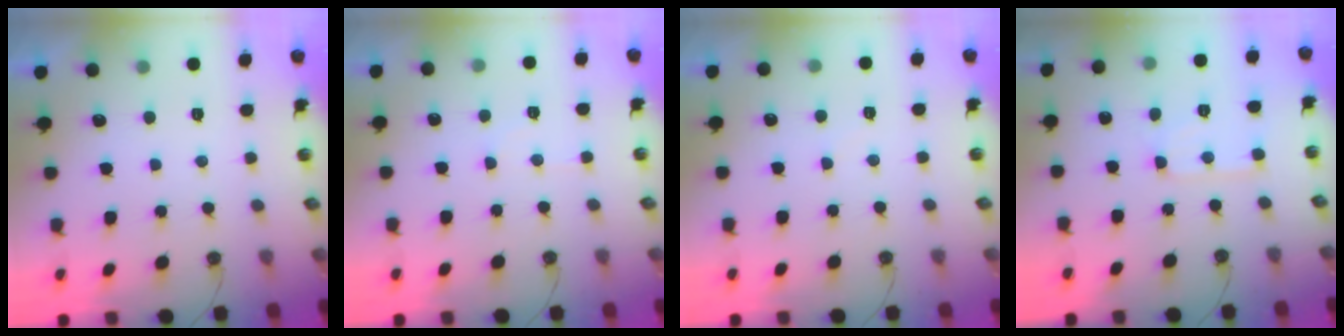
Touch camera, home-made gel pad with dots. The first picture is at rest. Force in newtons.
{"total": 5.3, "press": 5.3, "slide": 0.7}
{"total": 2.1, "press": 2.1, "slide": 0.3}
{"total": 6.5, "press": 6.5, "slide": 0.5}